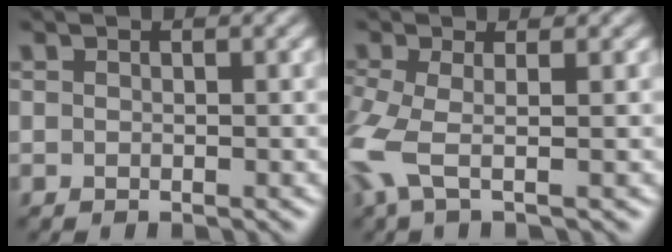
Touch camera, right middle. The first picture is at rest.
{"total": 5.3, "force": [-1.5, 2.1, 4.6], "torque": [-0.131, -0.012, -0.037]}